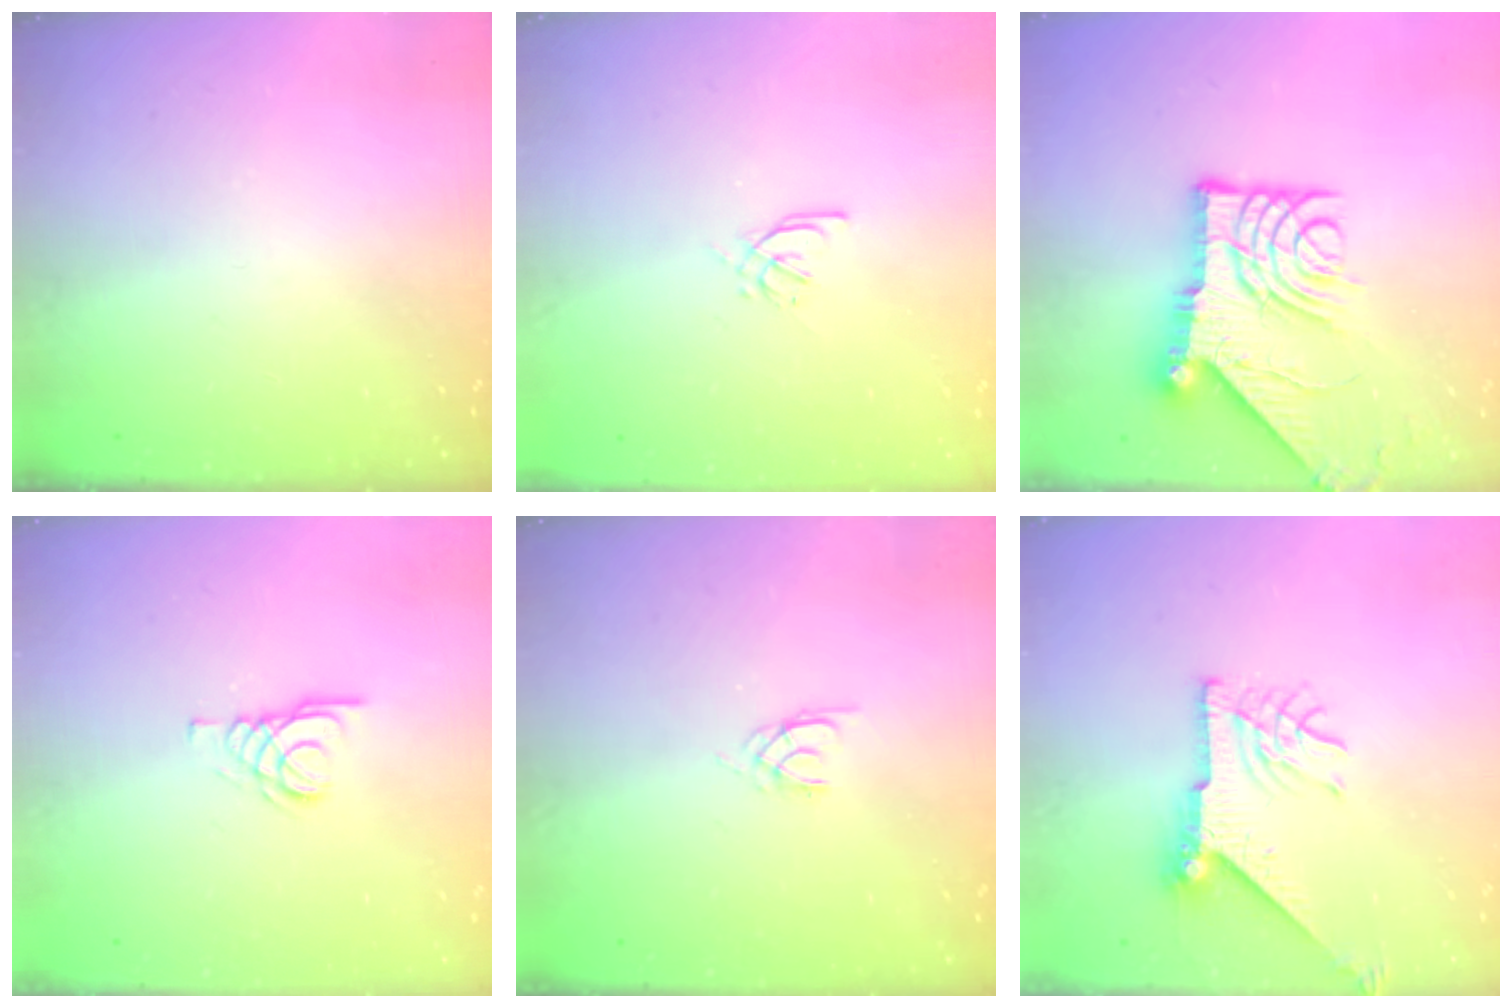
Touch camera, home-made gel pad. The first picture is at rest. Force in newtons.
{"total": 2.4, "press": 2.4, "slide": 0.6}
{"total": 12.6, "press": 12.6, "slide": 1.5}
{"total": 2.1, "press": 2.1, "slide": 0.2}
{"total": 1.3, "press": 1.2, "slide": 0.3}
{"total": 11.2, "press": 11.2, "slide": 1.0}